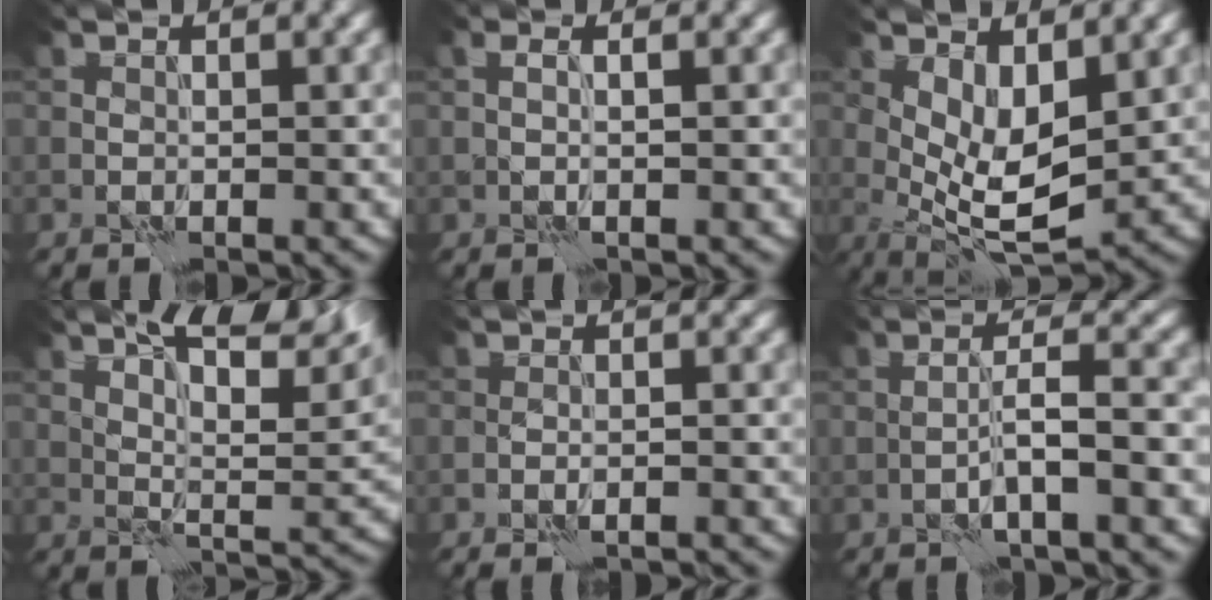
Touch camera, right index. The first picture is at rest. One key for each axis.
{"total": 1.4, "fx": 0.2, "fy": 0.4, "fz": 1.3, "tx": -0.024, "ty": 0.000, "tz": 0.001}
{"total": 6.1, "fx": 1.1, "fy": 2.5, "fz": 5.5, "tx": -0.097, "ty": -0.010, "tz": 0.023}
{"total": 10.8, "fx": 7.0, "fy": 2.6, "fz": 7.8, "tx": -0.109, "ty": 0.018, "tz": 0.100}
{"total": 2.1, "fx": -1.8, "fy": 0.3, "fz": 1.1, "tx": -0.017, "ty": 0.010, "tz": -0.027}
{"total": 3.2, "fx": -0.8, "fy": 0.3, "fz": 3.1, "tx": -0.056, "ty": 0.009, "tz": -0.019}